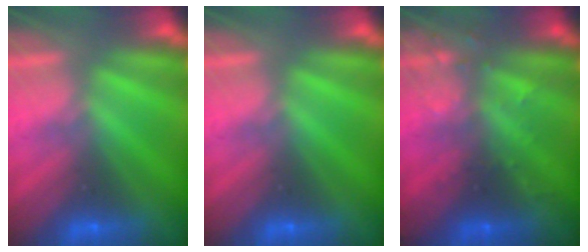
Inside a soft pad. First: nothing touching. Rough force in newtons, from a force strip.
{"total": 0.0}
{"total": 2.9}